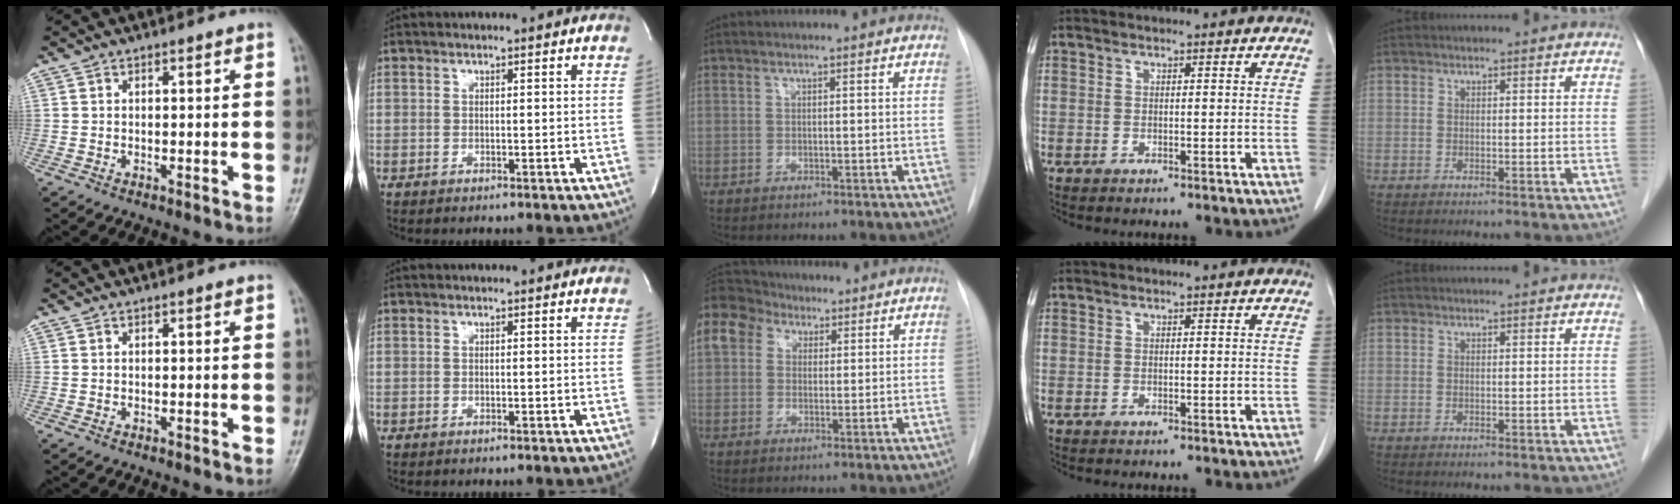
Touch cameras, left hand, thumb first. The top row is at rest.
{"middle": {"total": 18.2, "force": [8.7, 14.4, 6.9], "torque": [-0.234, 0.096, 0.172]}}